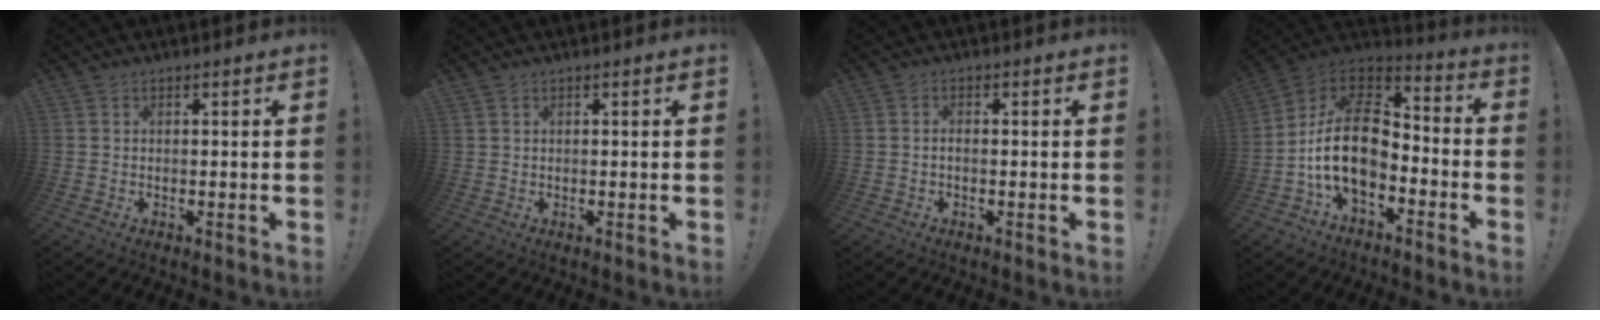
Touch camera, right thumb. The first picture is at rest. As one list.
[{"total": 0.6, "force": [0.4, 0.3, 0.3], "torque": [-0.010, 0.002, 0.009]}, {"total": 1.2, "force": [-0.7, 0.3, 1.0], "torque": [-0.022, 0.003, -0.011]}, {"total": 18.6, "force": [-3.6, 11.9, 13.8], "torque": [-0.257, 0.023, -0.051]}]